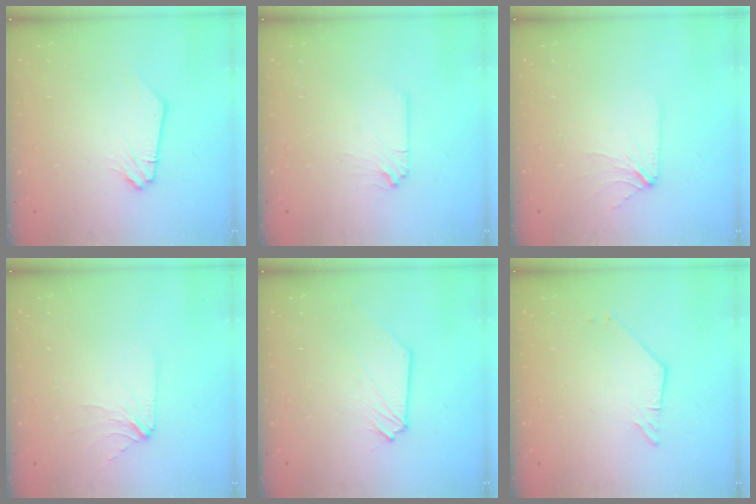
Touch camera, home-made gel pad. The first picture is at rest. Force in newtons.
{"total": 1.1, "press": 1.1, "slide": 0.3}
{"total": 2.8, "press": 2.8, "slide": 0.4}
{"total": 2.8, "press": 2.8, "slide": 0.4}
{"total": 0.0}
{"total": 2.7, "press": 2.7, "slide": 0.4}